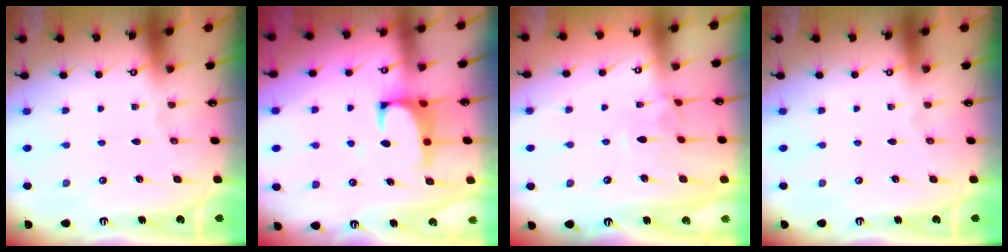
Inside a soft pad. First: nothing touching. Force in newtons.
{"total": 1.6, "press": 1.3, "slide": 0.9}
{"total": 2.6, "press": 2.5, "slide": 0.6}
{"total": 0.0}